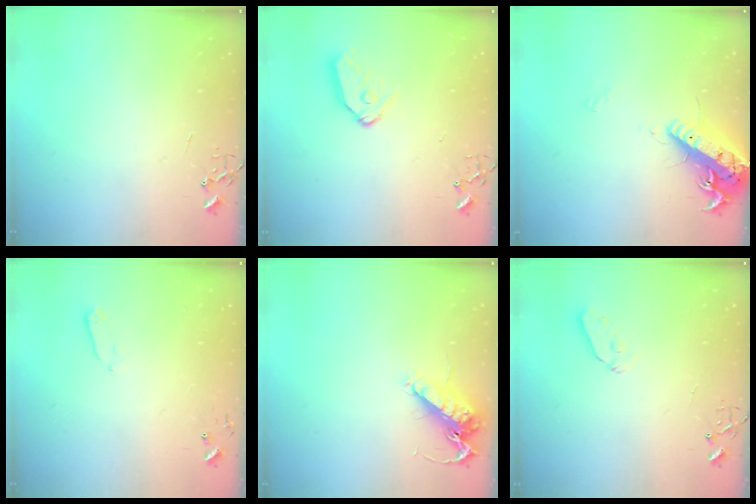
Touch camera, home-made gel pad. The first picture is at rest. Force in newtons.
{"total": 10.7, "press": 10.6, "slide": 1.1}
{"total": 17.1, "press": 16.8, "slide": 3.3}
{"total": 2.7, "press": 2.6, "slide": 0.4}
{"total": 13.8, "press": 13.8, "slide": 1.2}
{"total": 5.3, "press": 5.2, "slide": 0.6}